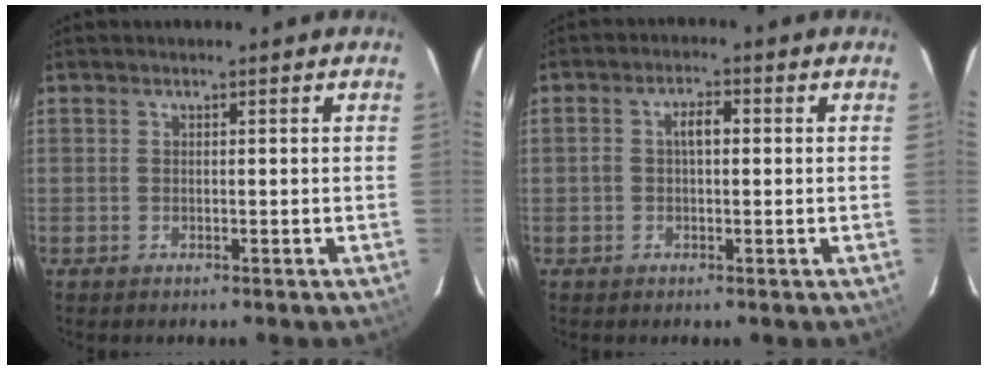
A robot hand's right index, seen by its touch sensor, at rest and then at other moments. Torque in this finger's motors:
{"motor_torque": [0.10, -0.04, 0.04, 0.06]}